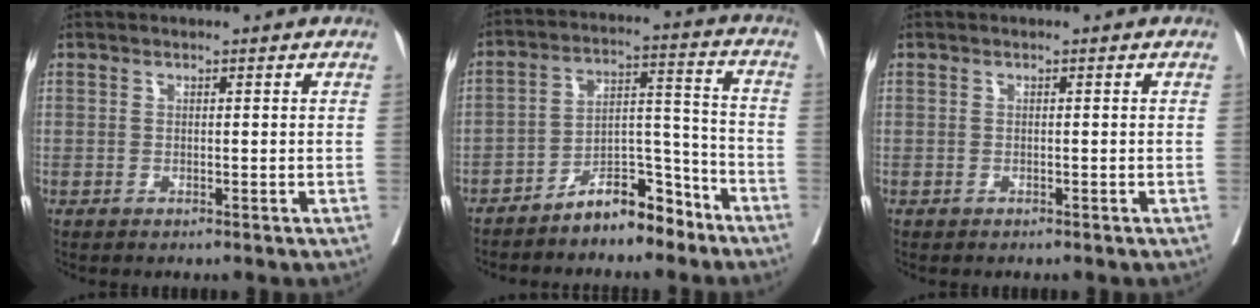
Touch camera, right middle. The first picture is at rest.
{"total": 8.9, "force": [-7.2, 3.1, 4.2], "torque": [-0.069, 0.034, -0.125]}
{"total": 0.0}